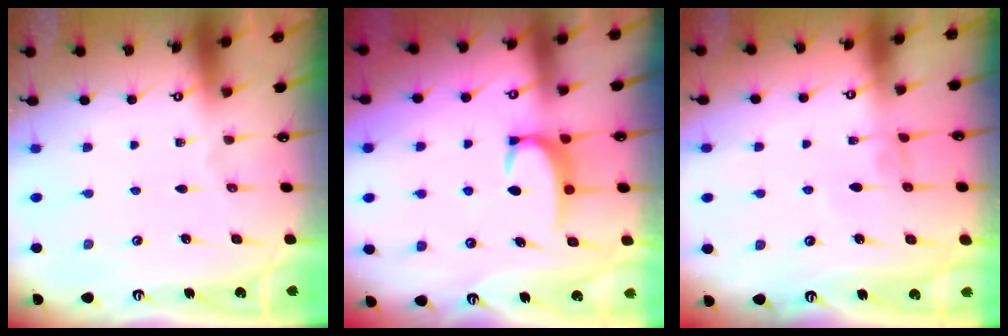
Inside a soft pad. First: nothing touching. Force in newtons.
{"total": 3.4, "press": 3.3, "slide": 0.4}
{"total": 2.2, "press": 2.2, "slide": 0.2}